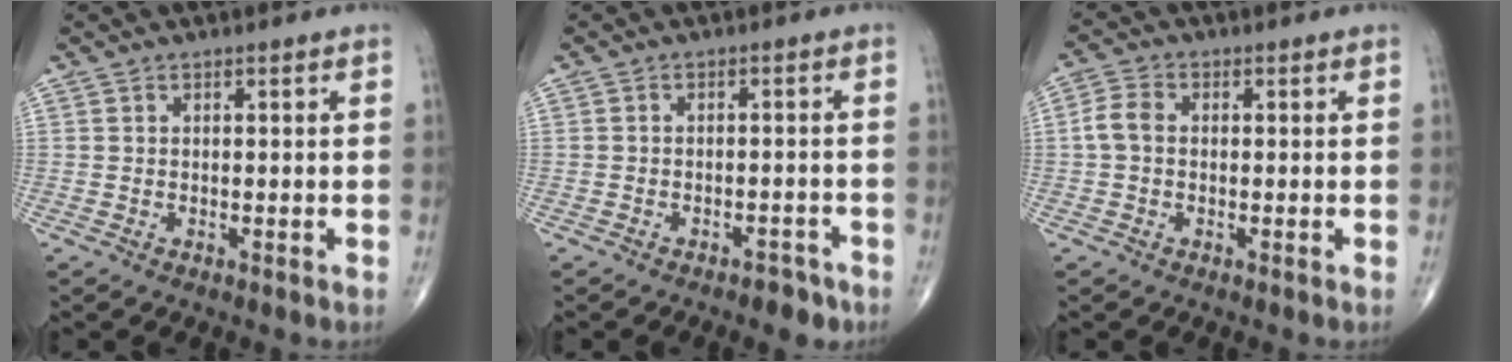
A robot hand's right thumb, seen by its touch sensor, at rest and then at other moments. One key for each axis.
{"total": 3.5, "fx": -2.6, "fy": 1.7, "fz": 1.6, "tx": -0.013, "ty": 0.015, "tz": -0.034}
{"total": 3.9, "fx": -0.1, "fy": 2.8, "fz": 2.7, "tx": -0.056, "ty": 0.012, "tz": -0.009}